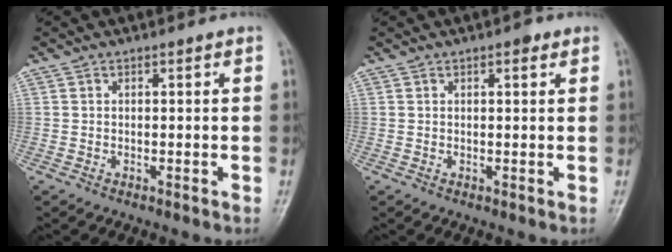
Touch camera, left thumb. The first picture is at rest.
{"total": 1.5, "force": [0.9, 0.6, 1.0], "torque": [-0.009, -0.001, 0.009]}